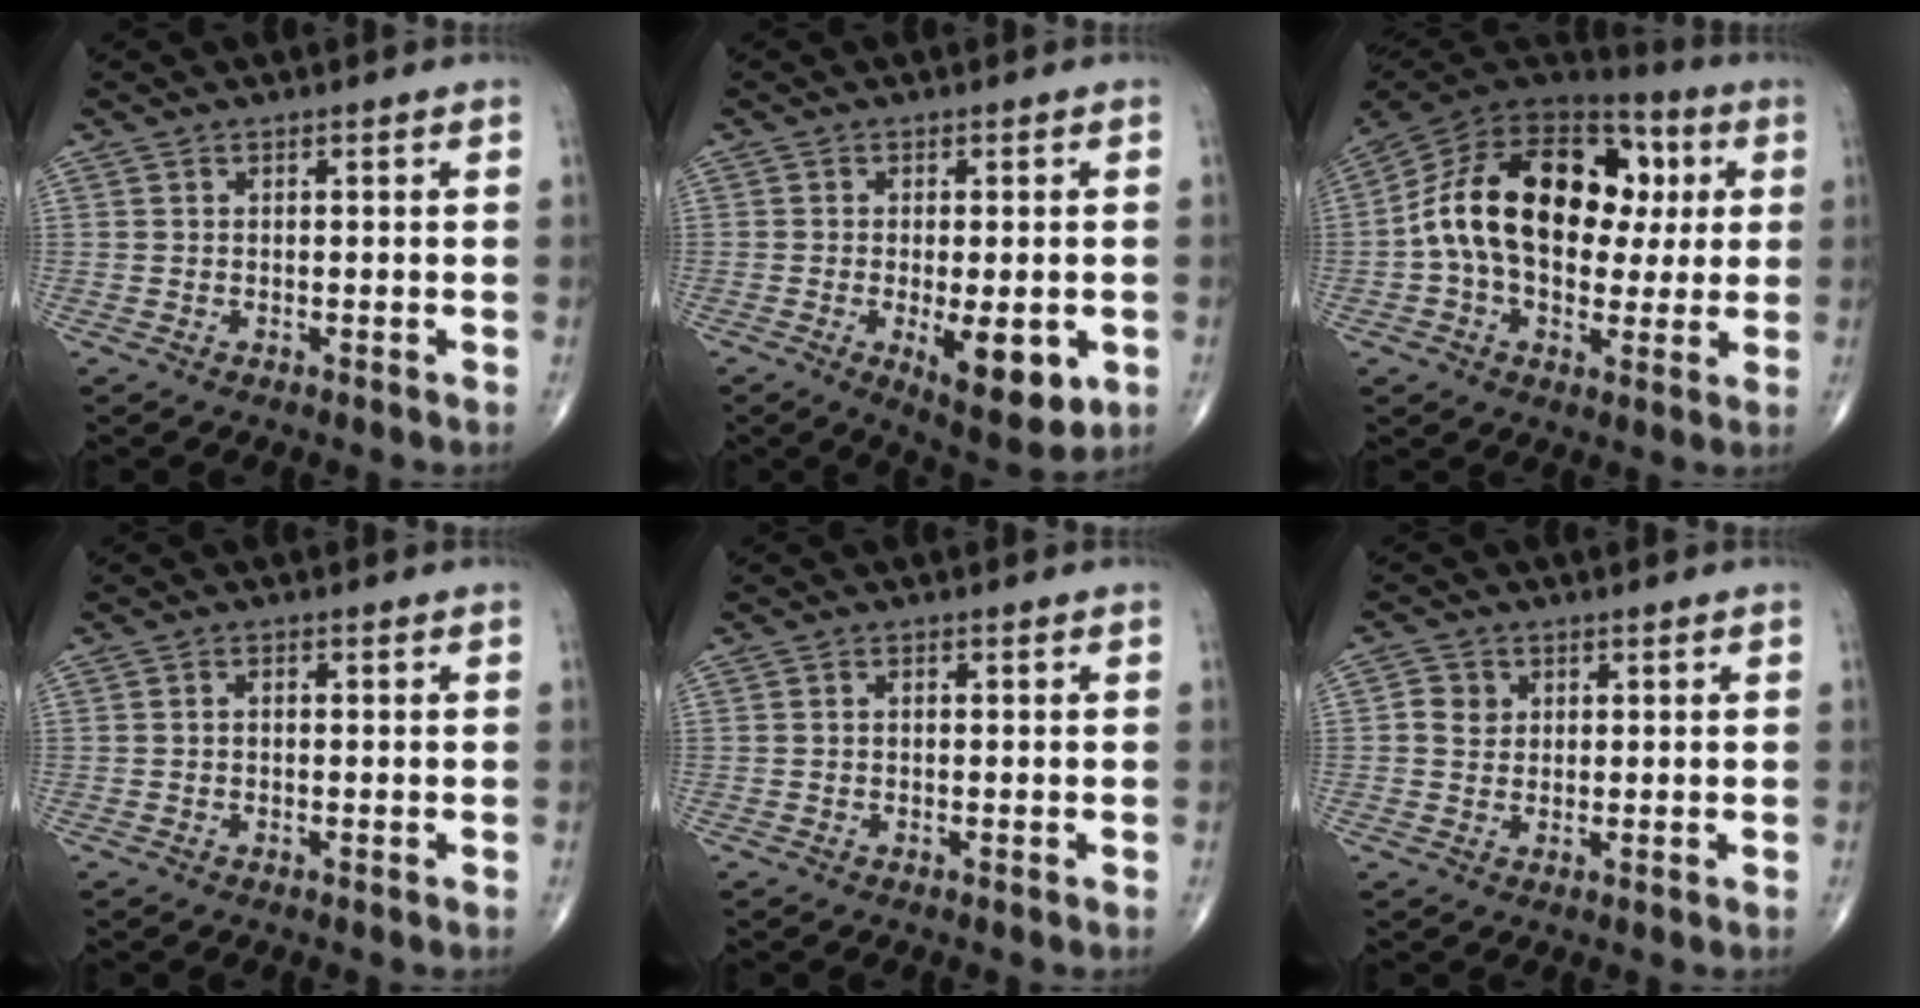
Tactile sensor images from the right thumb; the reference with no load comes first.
{"total": 10.4, "force": [-2.9, 4.0, 9.1], "torque": [-0.117, -0.017, -0.035]}
{"total": 24.0, "force": [2.2, 15.5, 18.1], "torque": [-0.290, 0.030, 0.029]}
{"total": 0.9, "force": [-0.1, 0.6, 0.7], "torque": [-0.007, 0.006, -0.004]}
{"total": 0.6, "force": [-0.1, 0.4, 0.4], "torque": [-0.005, 0.003, -0.003]}
{"total": 3.2, "force": [0.7, 2.9, 1.2], "torque": [-0.006, 0.001, 0.009]}